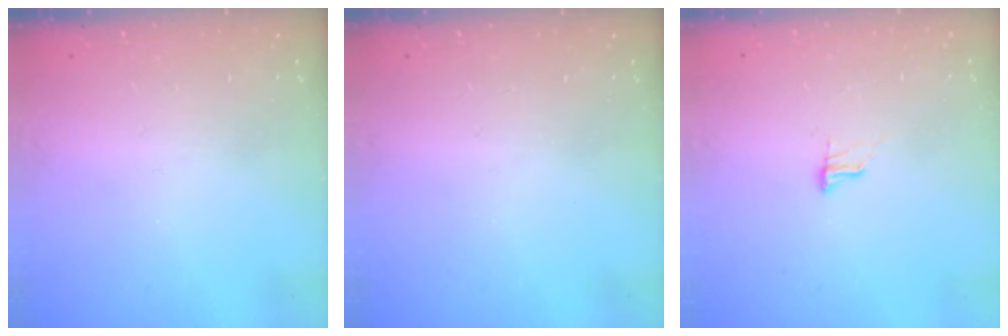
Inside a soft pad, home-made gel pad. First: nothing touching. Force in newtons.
{"total": 0.0}
{"total": 7.4, "press": 7.4, "slide": 0.8}